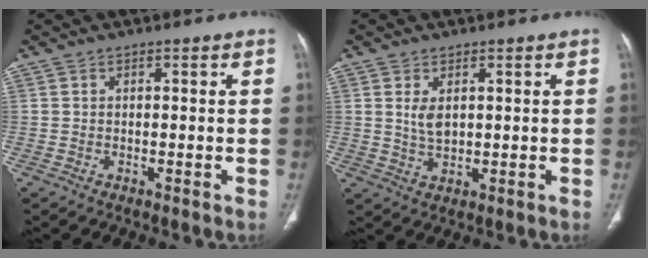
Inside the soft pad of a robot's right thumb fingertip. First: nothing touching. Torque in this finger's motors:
{"motor_torque": [-0.24, 0.26, 0.20, 0.65, 0.05]}